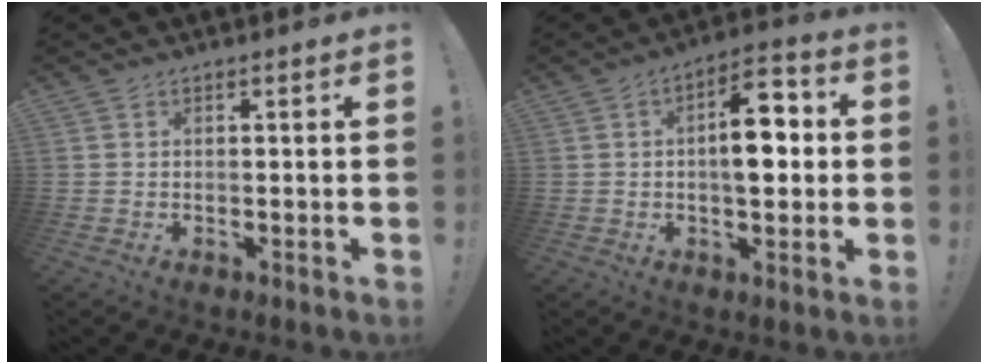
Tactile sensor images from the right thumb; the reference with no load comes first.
{"total": 11.7, "force": [0.3, 5.9, 10.1], "torque": [-0.136, 0.011, 0.003]}